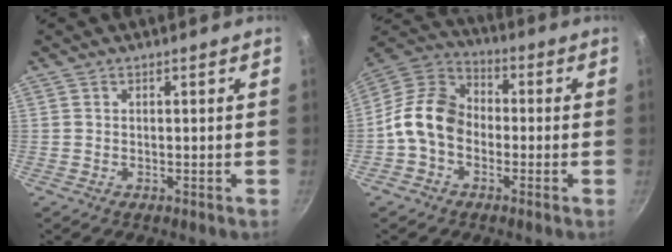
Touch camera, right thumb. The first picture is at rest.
{"total": 11.4, "force": [-2.4, 8.6, 7.1], "torque": [-0.099, 0.038, -0.071]}